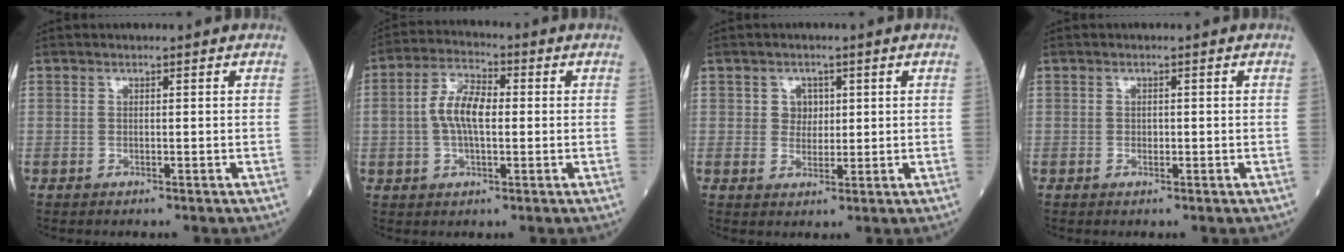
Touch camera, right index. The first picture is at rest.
{"total": 7.5, "force": [0.1, 3.3, 6.7], "torque": [-0.139, 0.015, -0.003]}
{"total": 2.7, "force": [0.8, 2.3, 1.1], "torque": [-0.011, 0.001, 0.011]}
{"total": 0.7, "force": [-0.1, 0.5, 0.4], "torque": [-0.006, 0.001, -0.002]}